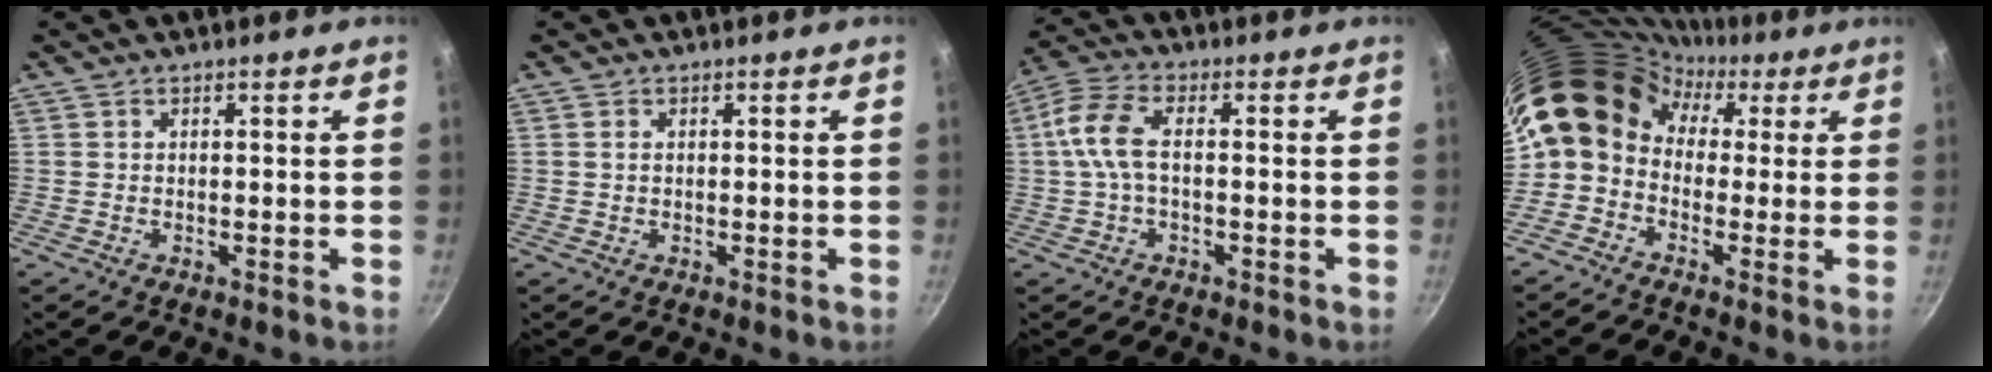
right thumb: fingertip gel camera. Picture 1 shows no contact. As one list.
[{"total": 0.8, "force": [0.2, 0.6, 0.6], "torque": [-0.010, 0.002, 0.003]}, {"total": 8.2, "force": [0.0, 4.3, 7.0], "torque": [-0.156, 0.024, -0.013]}, {"total": 13.2, "force": [1.2, 11.0, 7.2], "torque": [-0.102, 0.047, -0.009]}]